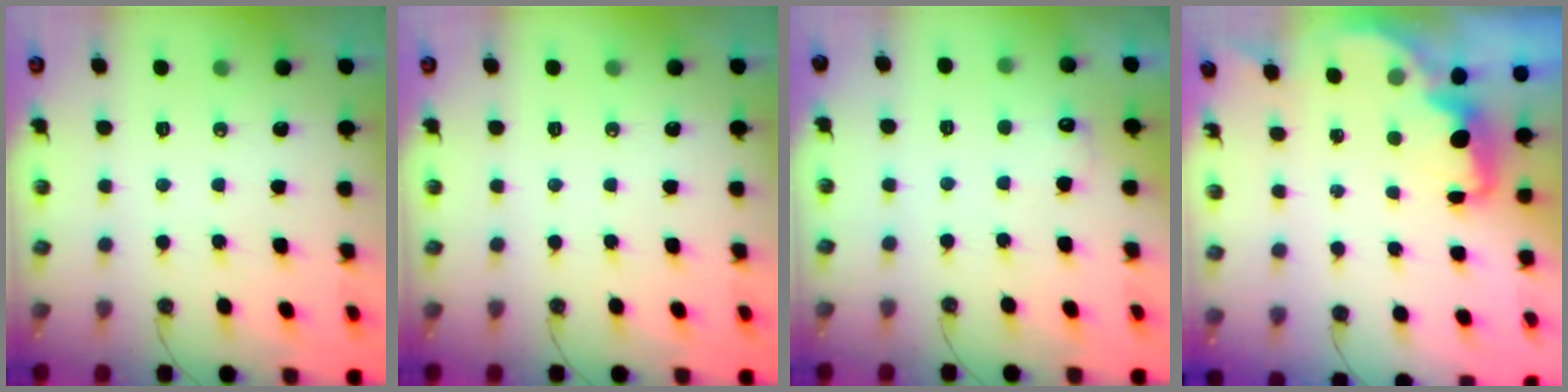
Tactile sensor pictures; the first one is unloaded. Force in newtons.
{"total": 0.0}
{"total": 4.9, "press": 4.8, "slide": 1.2}
{"total": 2.1, "press": 2.0, "slide": 0.7}